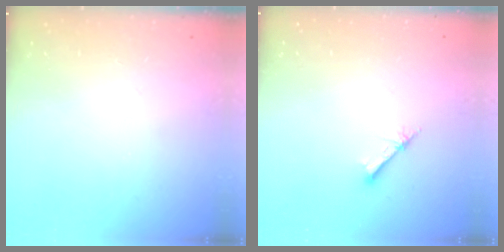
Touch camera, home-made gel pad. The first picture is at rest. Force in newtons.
{"total": 2.4, "press": 2.4, "slide": 0.3}